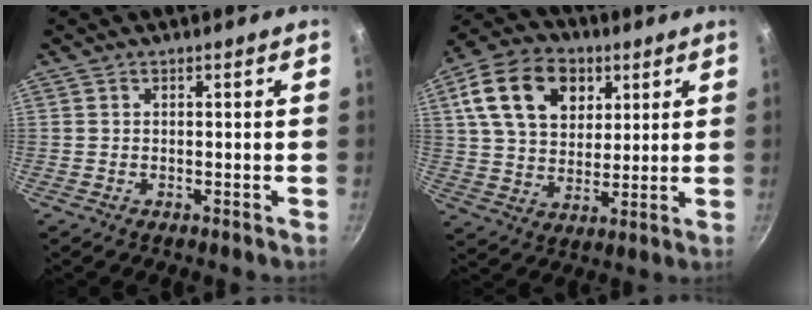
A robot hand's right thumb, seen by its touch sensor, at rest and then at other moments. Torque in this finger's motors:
{"motor_torque": [-0.78, 1.41, 0.98, 0.09, 0.13]}